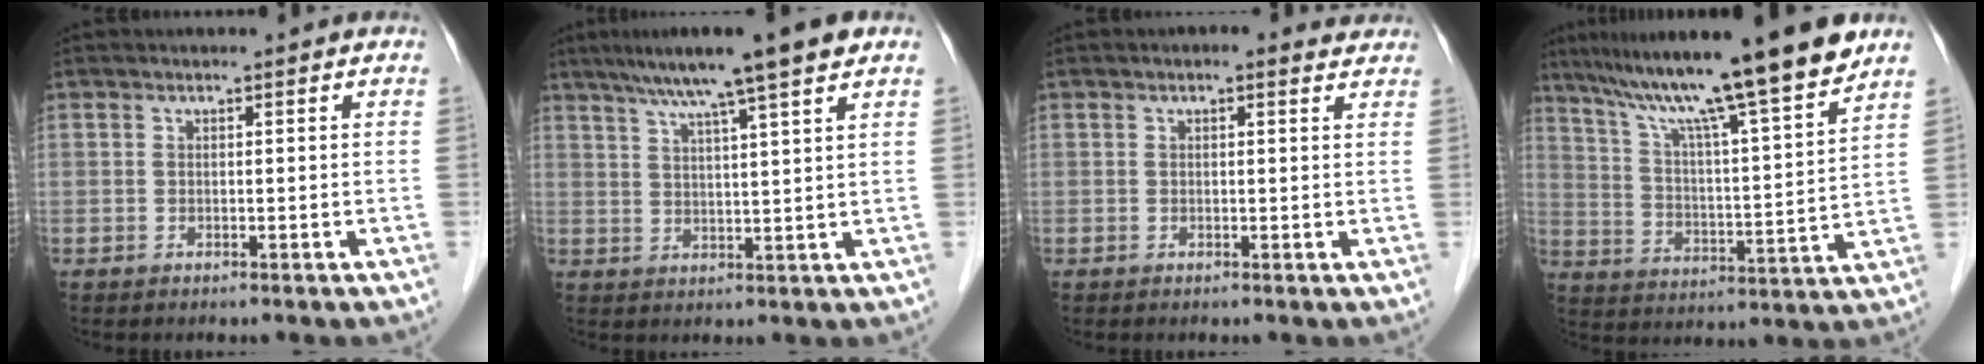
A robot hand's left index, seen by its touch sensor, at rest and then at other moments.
{"total": 10.5, "force": [7.5, -0.4, 7.3], "torque": [-0.116, 0.024, 0.112]}
{"total": 2.5, "force": [1.8, 1.1, 1.2], "torque": [-0.012, 0.013, 0.014]}
{"total": 19.3, "force": [15.1, -0.6, 12.0], "torque": [-0.194, 0.014, 0.242]}